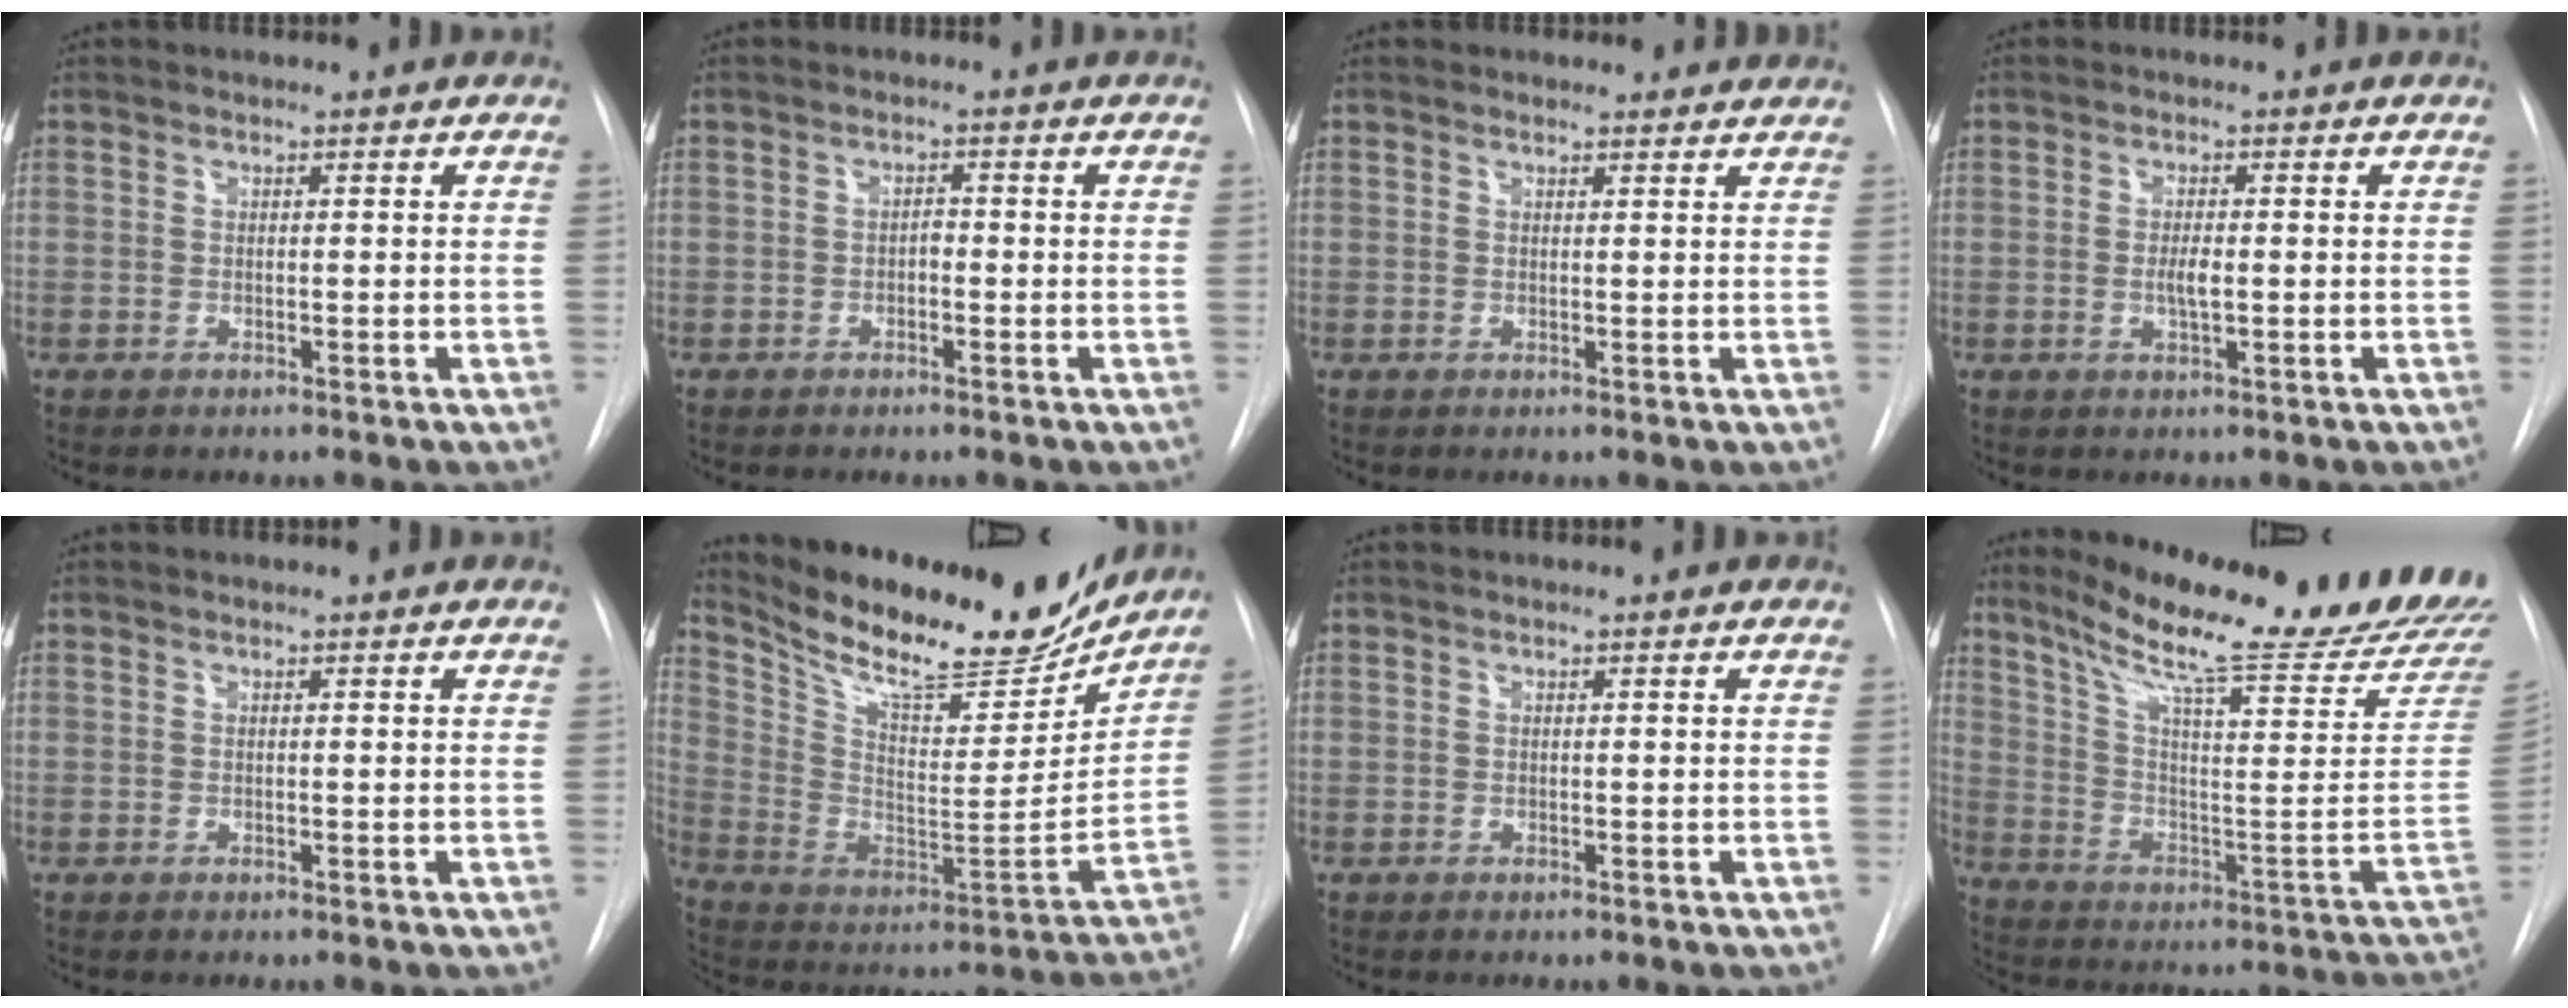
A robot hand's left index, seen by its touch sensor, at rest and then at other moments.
{"total": 1.7, "force": [-1.3, 0.7, 0.9], "torque": [-0.011, -0.001, -0.022]}
{"total": 1.6, "force": [1.4, 0.8, -0.1], "torque": [-0.004, -0.004, 0.004]}
{"total": 2.4, "force": [-1.1, 0.4, 2.1], "torque": [-0.043, -0.007, -0.015]}
{"total": 0.0}
{"total": 23.8, "force": [20.2, 5.9, 11.0], "torque": [-0.195, -0.030, 0.311]}
{"total": 0.0}
{"total": 26.2, "force": [22.3, 0.2, 13.8], "torque": [-0.221, -0.102, 0.310]}